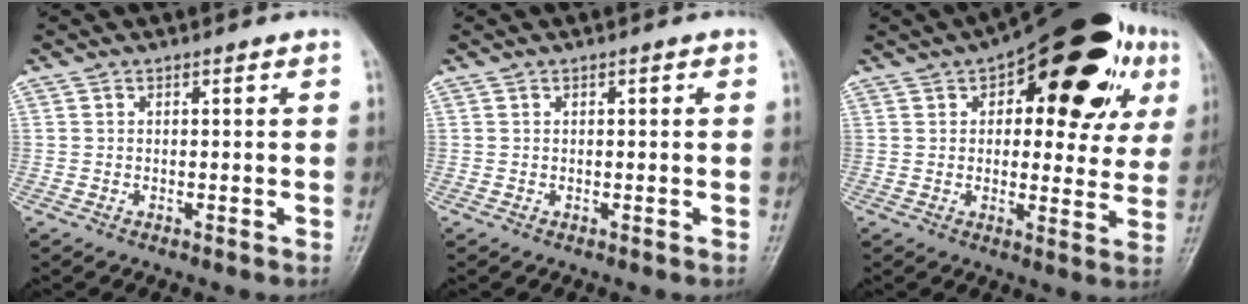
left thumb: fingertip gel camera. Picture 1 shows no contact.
{"total": 0.6, "force": [0.2, 0.3, 0.5], "torque": [-0.005, 0.002, 0.002]}
{"total": 23.6, "force": [9.5, 10.9, 18.7], "torque": [-0.218, 0.011, 0.125]}